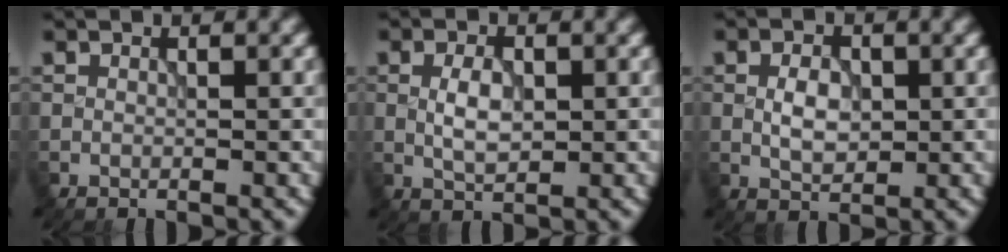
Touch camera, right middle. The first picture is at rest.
{"total": 2.8, "force": [0.1, 1.5, 2.4], "torque": [-0.049, -0.001, 0.002]}
{"total": 2.8, "force": [0.0, 1.7, 2.2], "torque": [-0.043, 0.001, 0.001]}